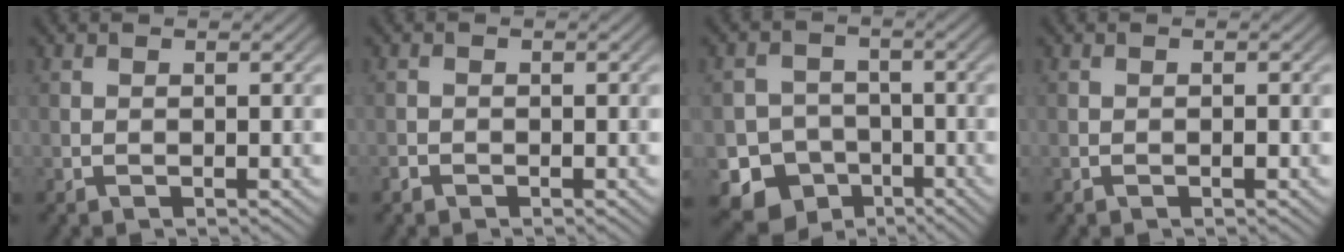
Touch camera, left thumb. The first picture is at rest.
{"total": 0.8, "force": [-0.7, 0.4, 0.2], "torque": [-0.003, -0.001, -0.014]}
{"total": 8.9, "force": [-4.4, 7.4, 2.3], "torque": [-0.042, -0.025, -0.101]}
{"total": 0.6, "force": [-0.3, 0.1, 0.5], "torque": [-0.008, 0.002, -0.005]}